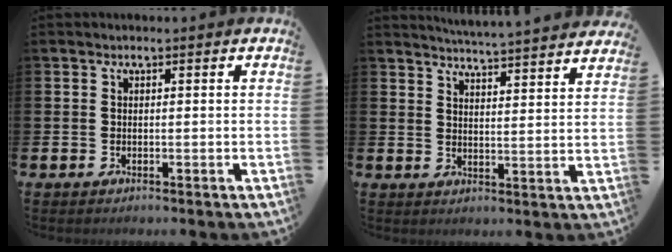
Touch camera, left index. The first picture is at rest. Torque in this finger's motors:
{"motor_torque": [1.10, -1.04, 0.24, 0.09]}